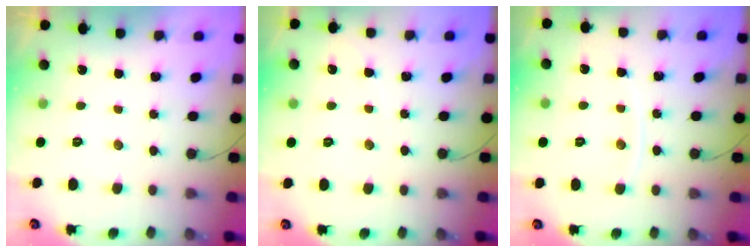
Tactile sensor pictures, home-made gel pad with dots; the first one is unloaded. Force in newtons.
{"total": 3.4, "press": 3.4, "slide": 0.4}
{"total": 5.4, "press": 5.3, "slide": 0.7}